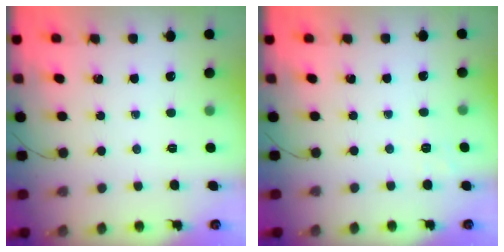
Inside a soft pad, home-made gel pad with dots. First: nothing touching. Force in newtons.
{"total": 1.9, "press": 1.1, "slide": 1.6}